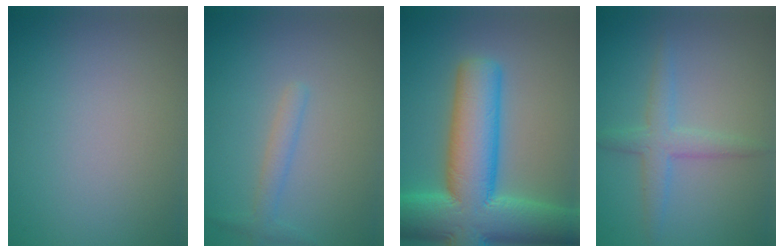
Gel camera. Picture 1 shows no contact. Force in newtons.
{"total": 1.6, "press": 1.6, "slide": 0.1}
{"total": 13.8, "press": 13.8, "slide": 0.8}
{"total": 2.7, "press": 2.7, "slide": 0.1}